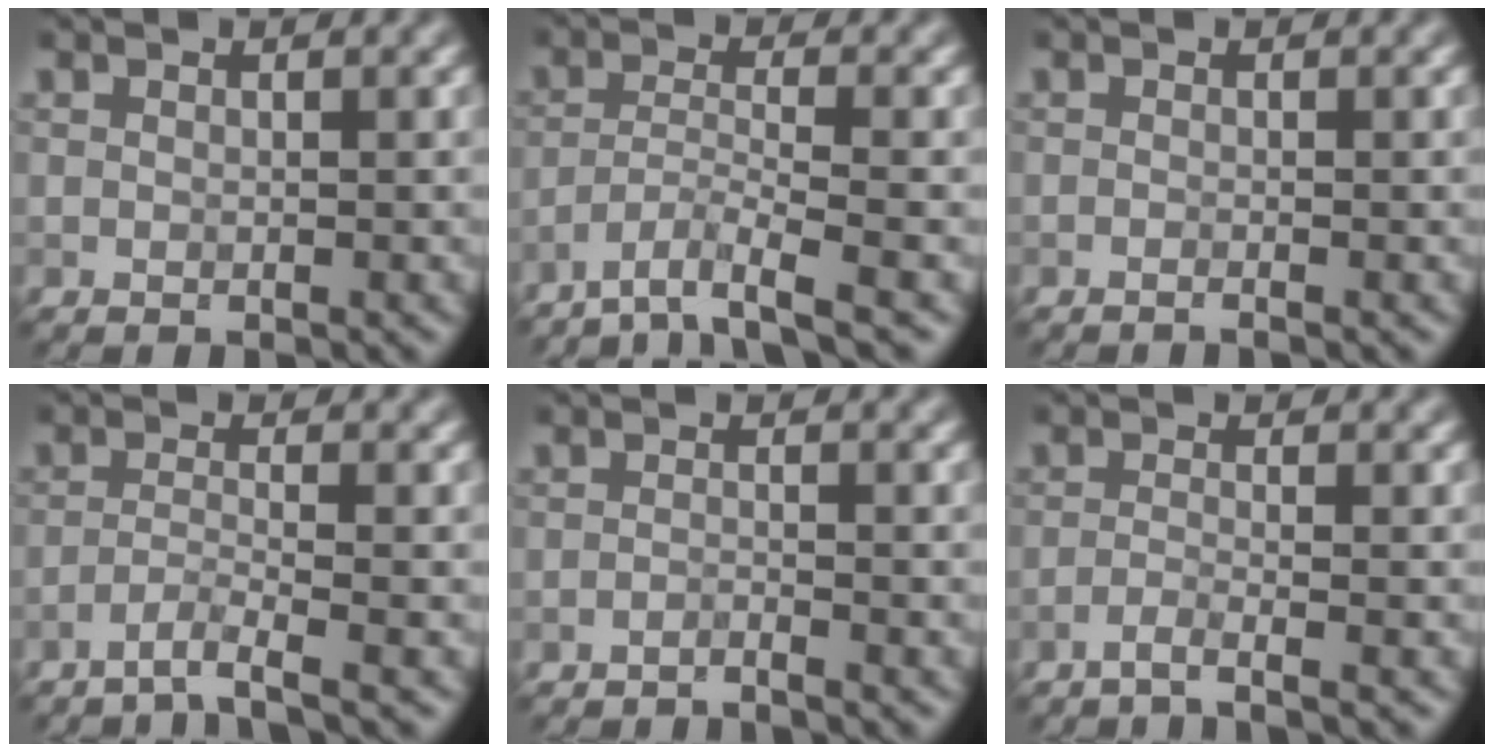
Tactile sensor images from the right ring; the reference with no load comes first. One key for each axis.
{"total": 4.2, "fx": -3.1, "fy": 0.5, "fz": 2.8, "tx": -0.048, "ty": 0.001, "tz": -0.069}
{"total": 0.6, "fx": -0.4, "fy": 0.0, "fz": 0.5, "tx": -0.008, "ty": -0.003, "tz": -0.012}
{"total": 2.4, "fx": -1.7, "fy": 0.1, "fz": 1.7, "tx": -0.027, "ty": 0.002, "tz": -0.047}
{"total": 1.1, "fx": -1.0, "fy": 0.1, "fz": 0.5, "tx": -0.005, "ty": -0.003, "tz": -0.026}
{"total": 1.8, "fx": -1.3, "fy": 0.2, "fz": 1.3, "tx": -0.018, "ty": 0.001, "tz": -0.040}